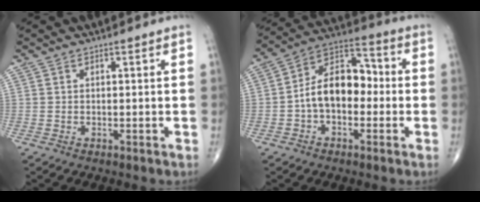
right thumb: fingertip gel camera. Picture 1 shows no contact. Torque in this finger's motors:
{"motor_torque": [1.67, 1.95, 1.28, -0.14, 0.11]}